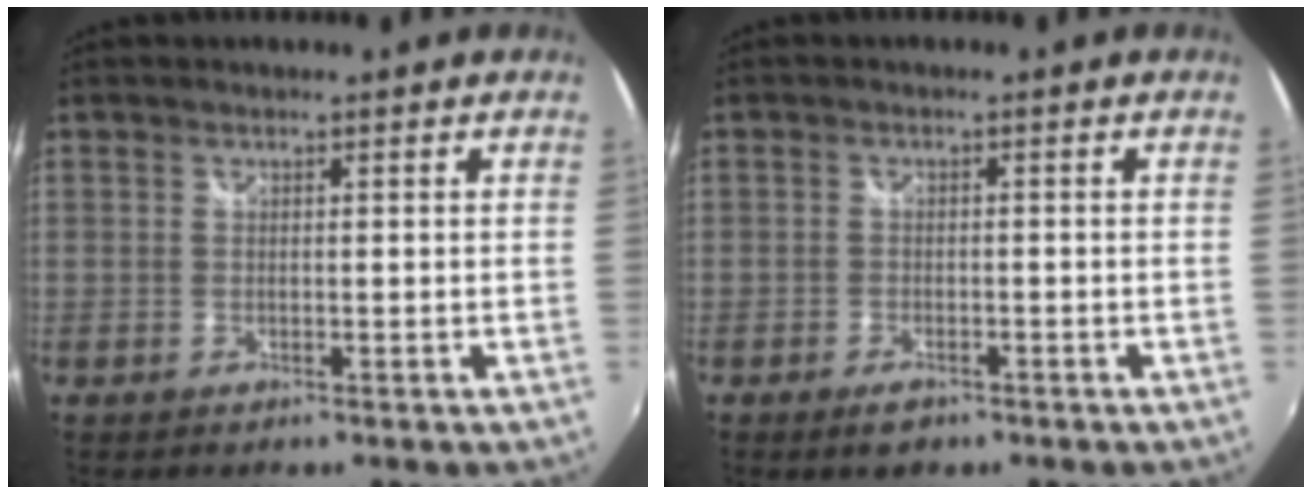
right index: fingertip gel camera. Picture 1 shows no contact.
{"total": 3.1, "force": [-2.1, 1.6, 1.6], "torque": [-0.038, -0.006, -0.037]}